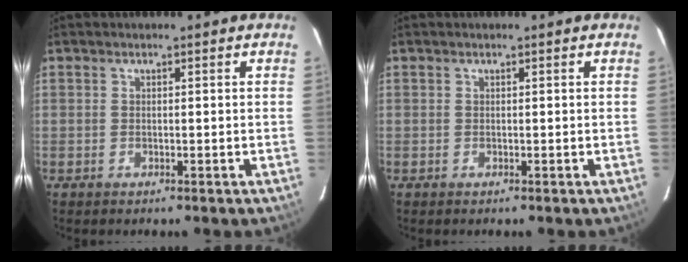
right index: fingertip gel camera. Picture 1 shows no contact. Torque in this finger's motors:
{"motor_torque": [0.00, 0.00, 0.00, 0.00]}